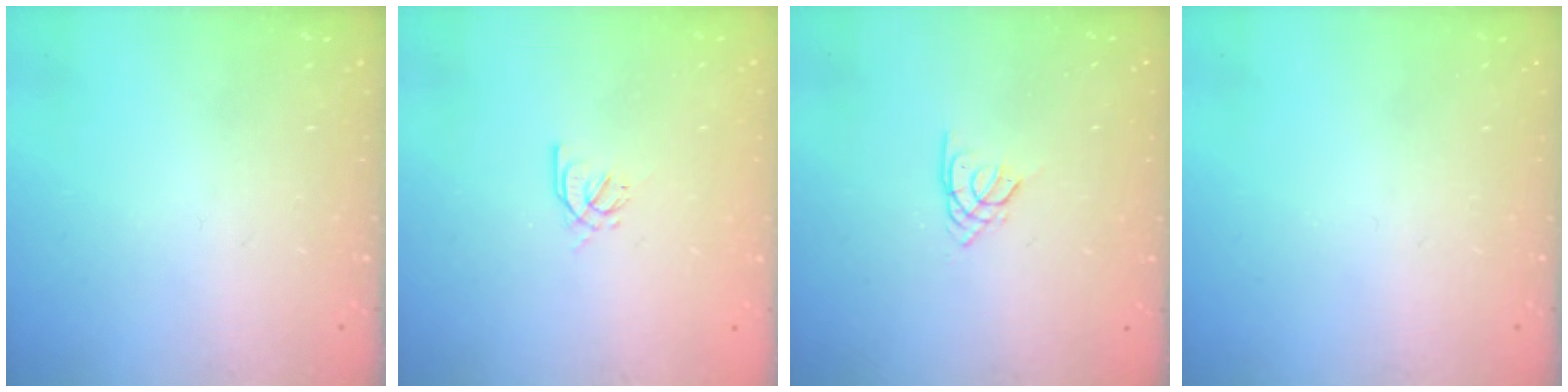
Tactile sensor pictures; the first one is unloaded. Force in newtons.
{"total": 2.4, "press": 2.4, "slide": 0.5}
{"total": 2.5, "press": 2.4, "slide": 0.5}
{"total": 0.0}